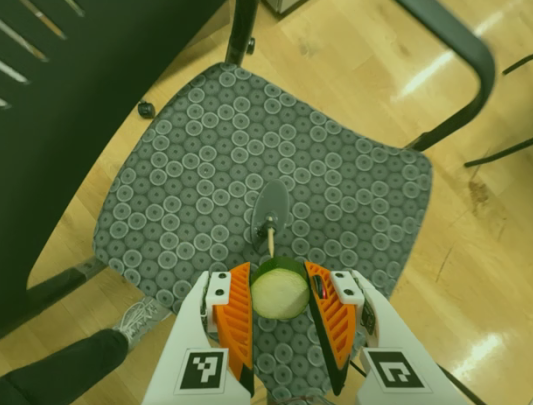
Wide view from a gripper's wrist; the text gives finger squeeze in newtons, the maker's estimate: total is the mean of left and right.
{"total": 12.0, "left": 13.8, "right": 10.2}